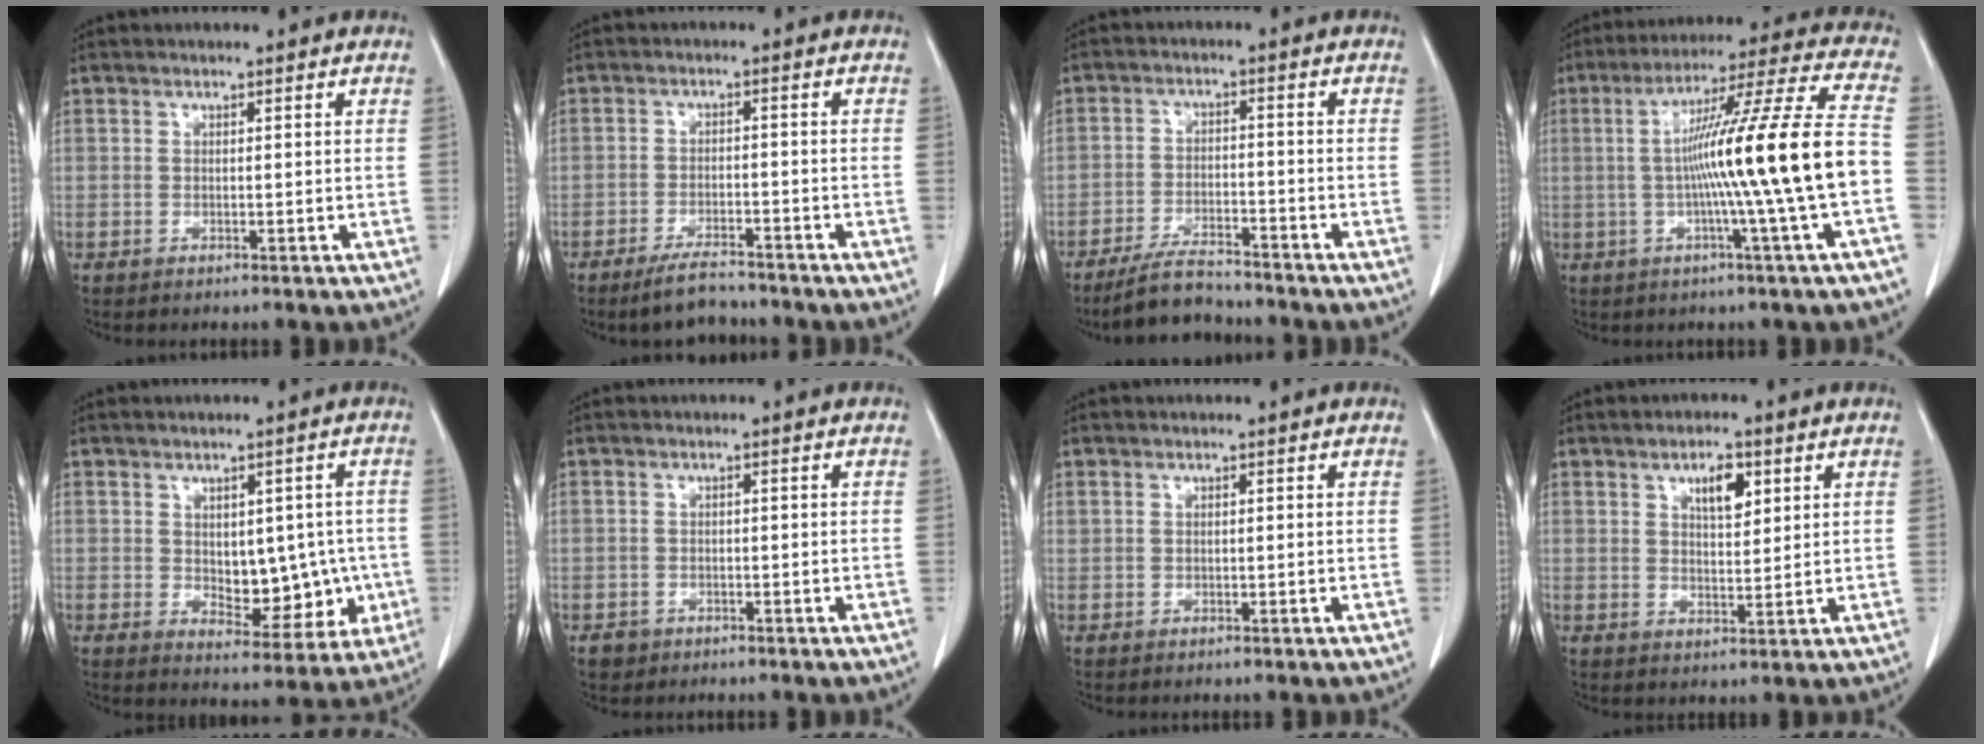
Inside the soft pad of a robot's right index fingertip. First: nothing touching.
{"total": 5.1, "force": [-4.5, 1.1, 2.2], "torque": [-0.044, -0.008, -0.078]}
{"total": 6.7, "force": [-6.2, 1.3, 2.3], "torque": [-0.044, -0.014, -0.110]}
{"total": 18.0, "force": [-2.3, -2.4, 17.7], "torque": [-0.278, 0.006, -0.048]}
{"total": 9.0, "force": [-0.5, 5.2, 7.3], "torque": [-0.078, 0.010, 0.013]}
{"total": 1.8, "force": [-1.1, 1.5, 0.0], "torque": [-0.005, 0.005, -0.016]}
{"total": 0.0}
{"total": 4.8, "force": [2.3, 1.8, 3.8], "torque": [-0.065, -0.001, 0.041]}